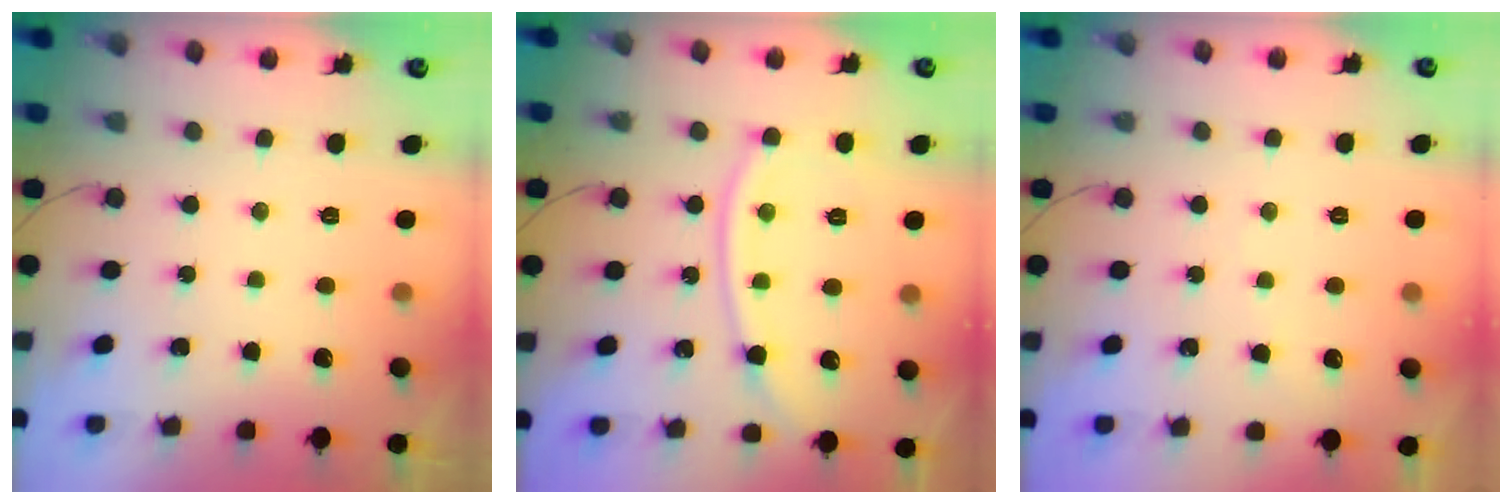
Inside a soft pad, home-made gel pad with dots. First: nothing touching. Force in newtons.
{"total": 10.1, "press": 10.1, "slide": 0.9}
{"total": 1.9, "press": 1.8, "slide": 0.2}